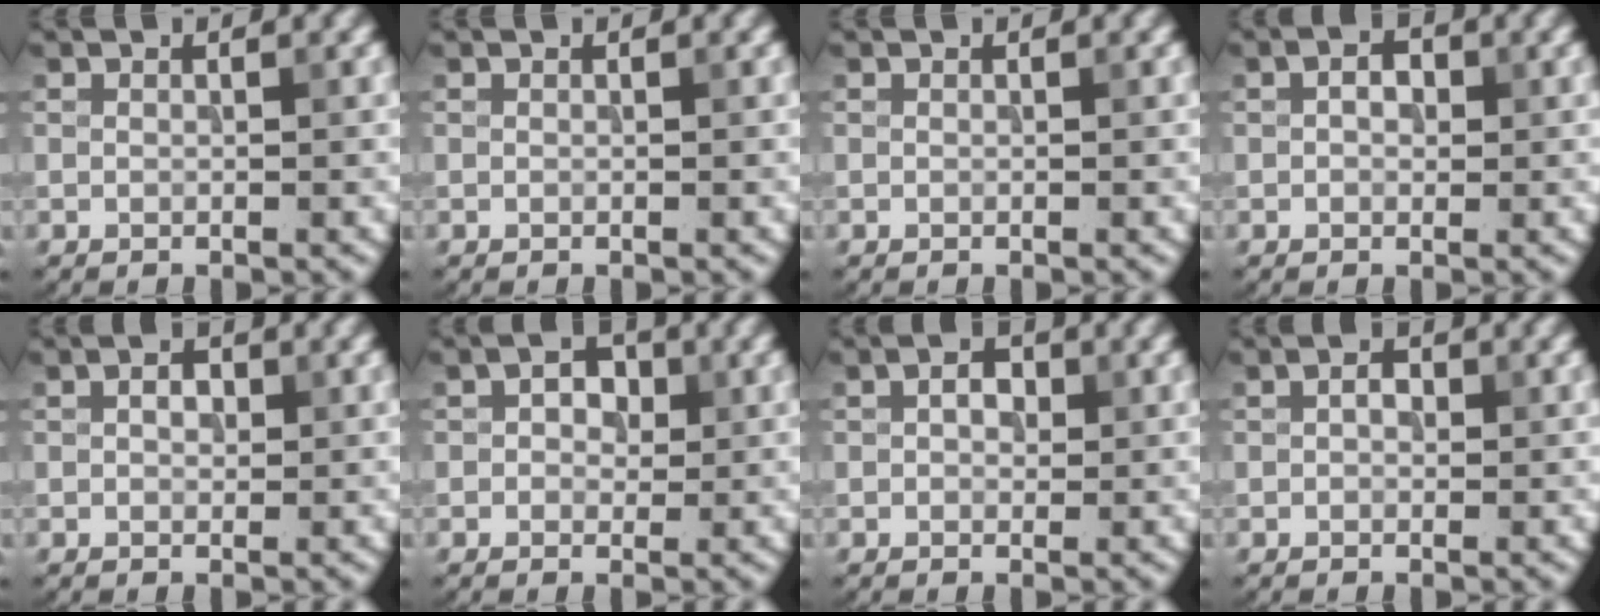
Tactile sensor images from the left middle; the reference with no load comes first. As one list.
[{"total": 0.0}, {"total": 0.0}, {"total": 2.0, "force": [0.4, 1.4, 1.4], "torque": [-0.019, 0.003, -0.003]}, {"total": 1.4, "force": [0.2, 1.0, 1.0], "torque": [-0.014, 0.001, 0.001]}, {"total": 2.4, "force": [0.5, 1.8, 1.6], "torque": [-0.021, 0.003, 0.001]}, {"total": 1.9, "force": [0.4, 1.3, 1.4], "torque": [-0.018, 0.002, 0.001]}, {"total": 1.5, "force": [0.3, 1.0, 1.1], "torque": [-0.013, 0.001, -0.001]}]